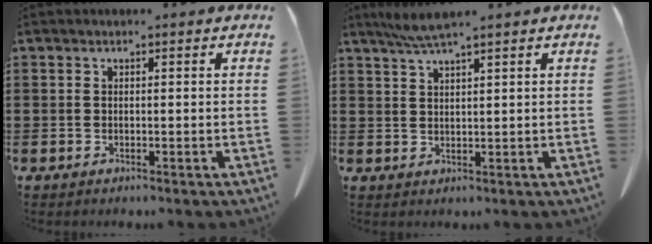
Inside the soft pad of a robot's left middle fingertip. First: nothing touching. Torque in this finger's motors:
{"motor_torque": [0.09, 0.08, 0.08, 0.05]}